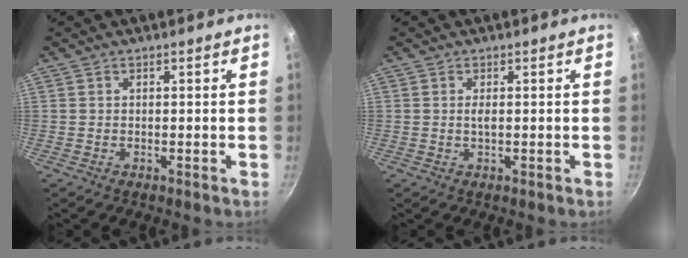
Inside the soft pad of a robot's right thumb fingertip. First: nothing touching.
{"total": 1.3, "force": [0.1, 0.4, 1.2], "torque": [-0.025, -0.001, 0.002]}